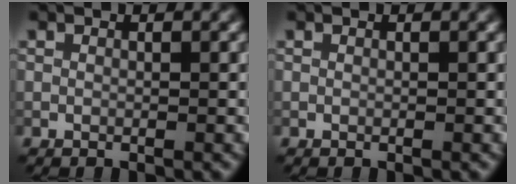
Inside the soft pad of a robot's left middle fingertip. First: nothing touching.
{"total": 0.0}